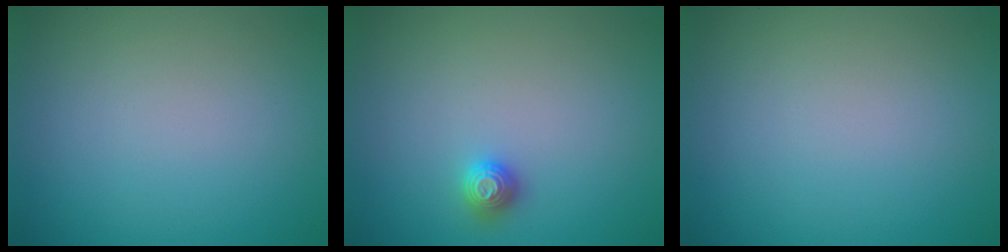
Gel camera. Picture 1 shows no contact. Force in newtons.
{"total": 1.2, "press": 1.1, "slide": 0.2}
{"total": 0.0}